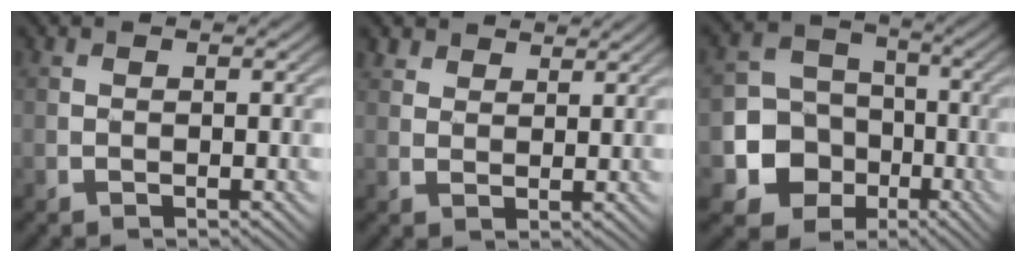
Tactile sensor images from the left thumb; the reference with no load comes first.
{"total": 3.3, "force": [2.7, 1.5, 1.0], "torque": [-0.025, 0.002, 0.059]}
{"total": 9.7, "force": [-3.2, 8.5, 3.4], "torque": [-0.091, -0.026, -0.093]}